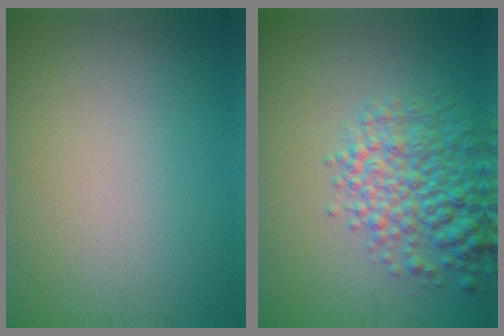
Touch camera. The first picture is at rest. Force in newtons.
{"total": 5.8, "press": 5.8, "slide": 0.3}